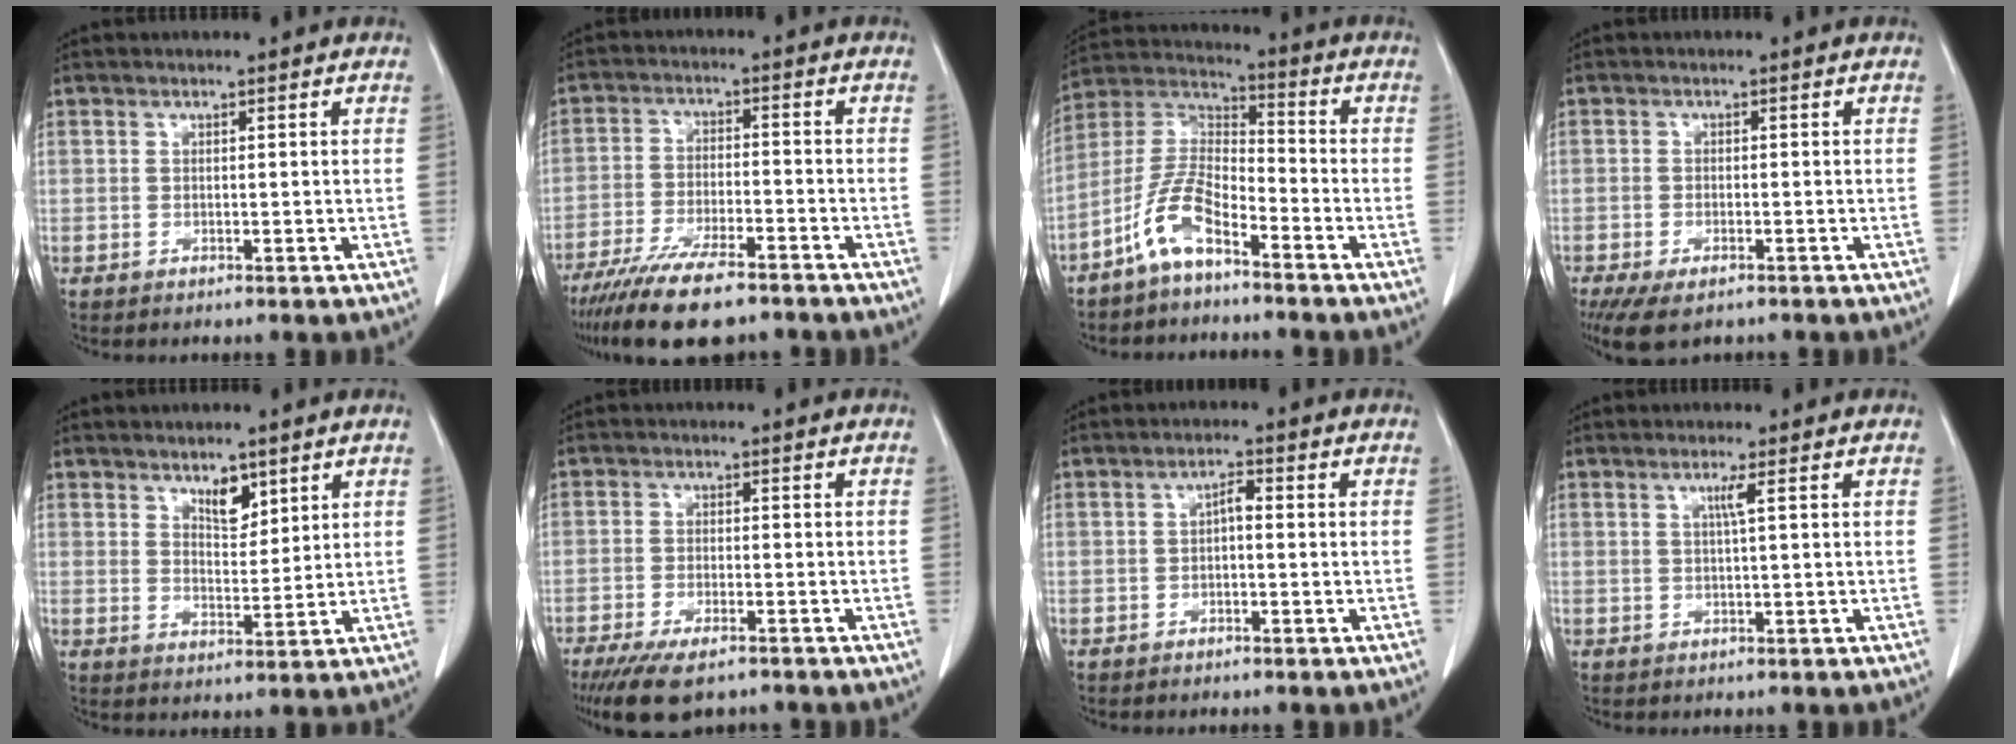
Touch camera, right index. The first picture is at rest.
{"total": 13.4, "force": [-10.6, 2.7, 7.7], "torque": [-0.137, -0.028, -0.174]}
{"total": 8.9, "force": [-5.8, 2.6, 6.3], "torque": [-0.144, 0.008, -0.118]}
{"total": 6.5, "force": [-4.6, 2.4, 3.8], "torque": [-0.057, -0.010, -0.068]}
{"total": 4.0, "force": [2.7, 1.7, 2.4], "torque": [-0.039, -0.005, 0.050]}
{"total": 9.1, "force": [-6.8, 2.7, 5.4], "torque": [-0.083, -0.013, -0.104]}
{"total": 1.9, "force": [-0.2, 0.7, 1.7], "torque": [-0.030, 0.006, -0.003]}
{"total": 1.6, "force": [0.5, -0.5, 1.4], "torque": [-0.033, -0.001, 0.012]}